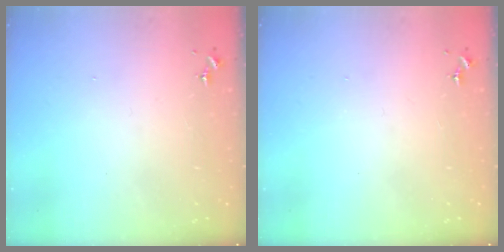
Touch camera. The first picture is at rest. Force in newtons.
{"total": 0.0}